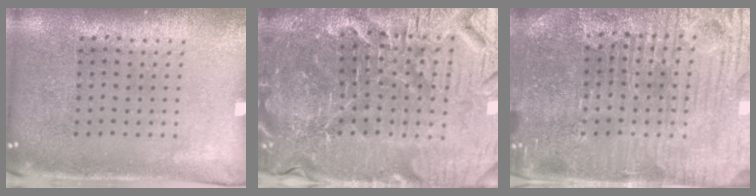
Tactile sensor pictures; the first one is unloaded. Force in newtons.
{"total": 6.0, "press": 5.5, "slide": 2.3}
{"total": 5.3, "press": 5.0, "slide": 1.5}